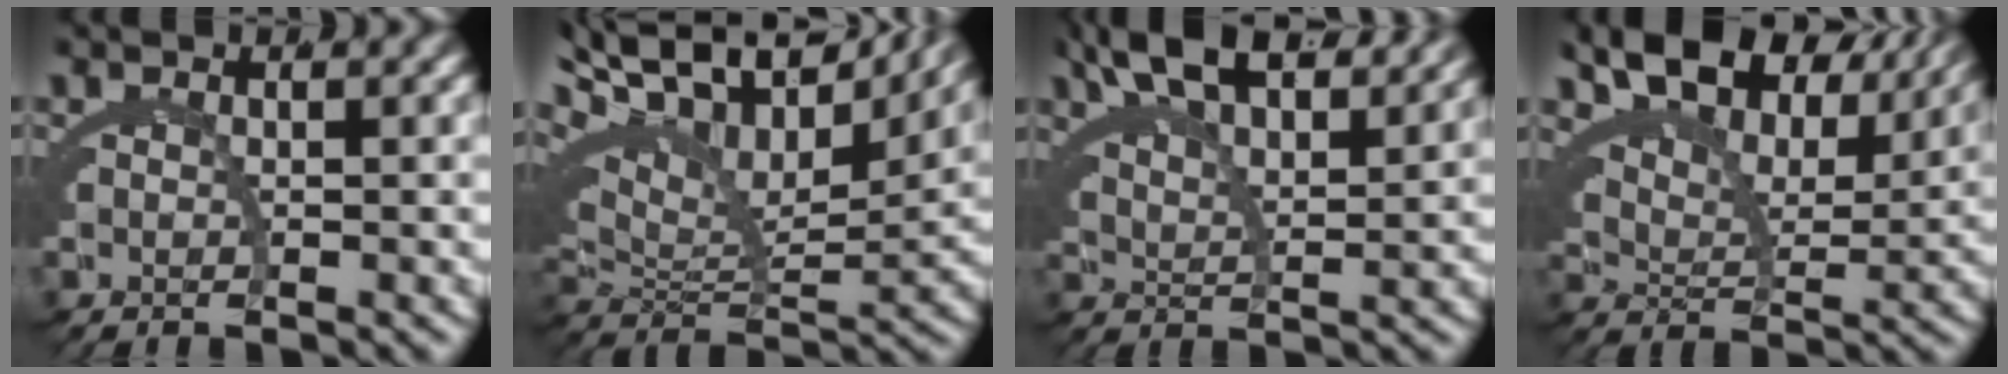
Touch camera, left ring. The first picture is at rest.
{"total": 13.3, "force": [8.7, 5.1, 8.7], "torque": [-0.130, 0.049, 0.121]}
{"total": 7.0, "force": [6.5, -0.5, 2.6], "torque": [-0.041, 0.022, 0.107]}
{"total": 10.6, "force": [8.9, 3.0, 4.9], "torque": [-0.065, 0.044, 0.127]}